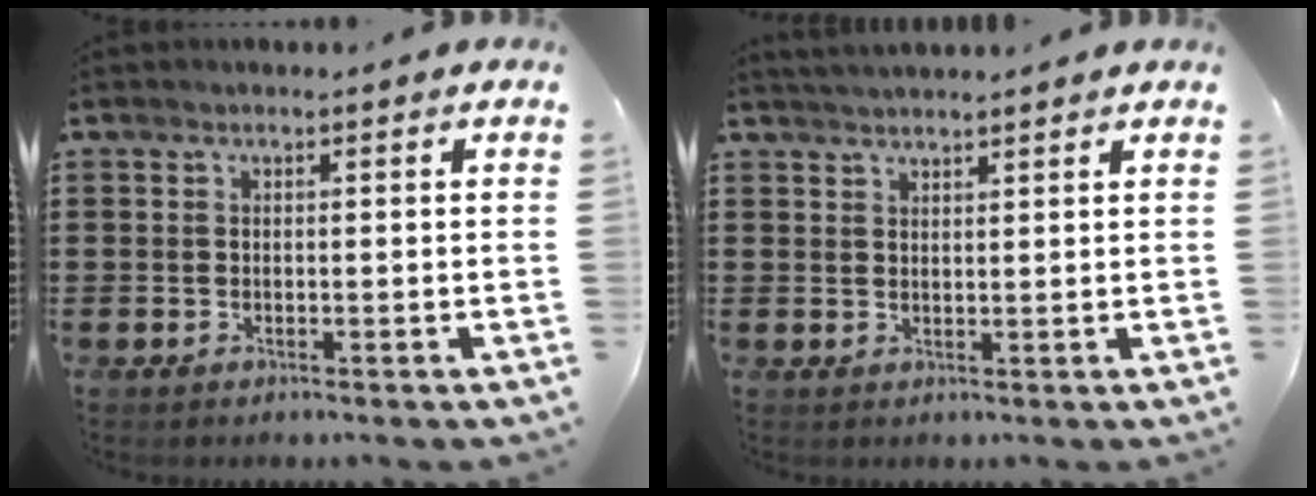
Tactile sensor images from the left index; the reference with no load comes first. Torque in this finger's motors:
{"motor_torque": [0.14, 0.14, -0.41, -0.21]}